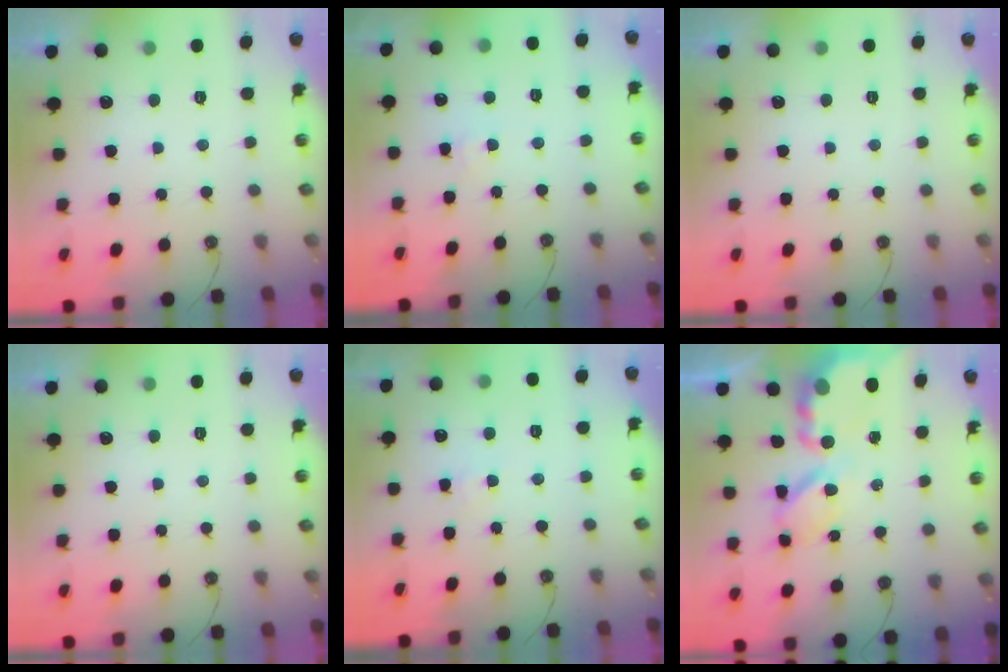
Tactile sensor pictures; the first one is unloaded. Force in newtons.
{"total": 2.5, "press": 2.4, "slide": 0.4}
{"total": 0.0}
{"total": 0.0}
{"total": 2.3, "press": 2.3, "slide": 0.4}
{"total": 7.7, "press": 7.7, "slide": 0.7}